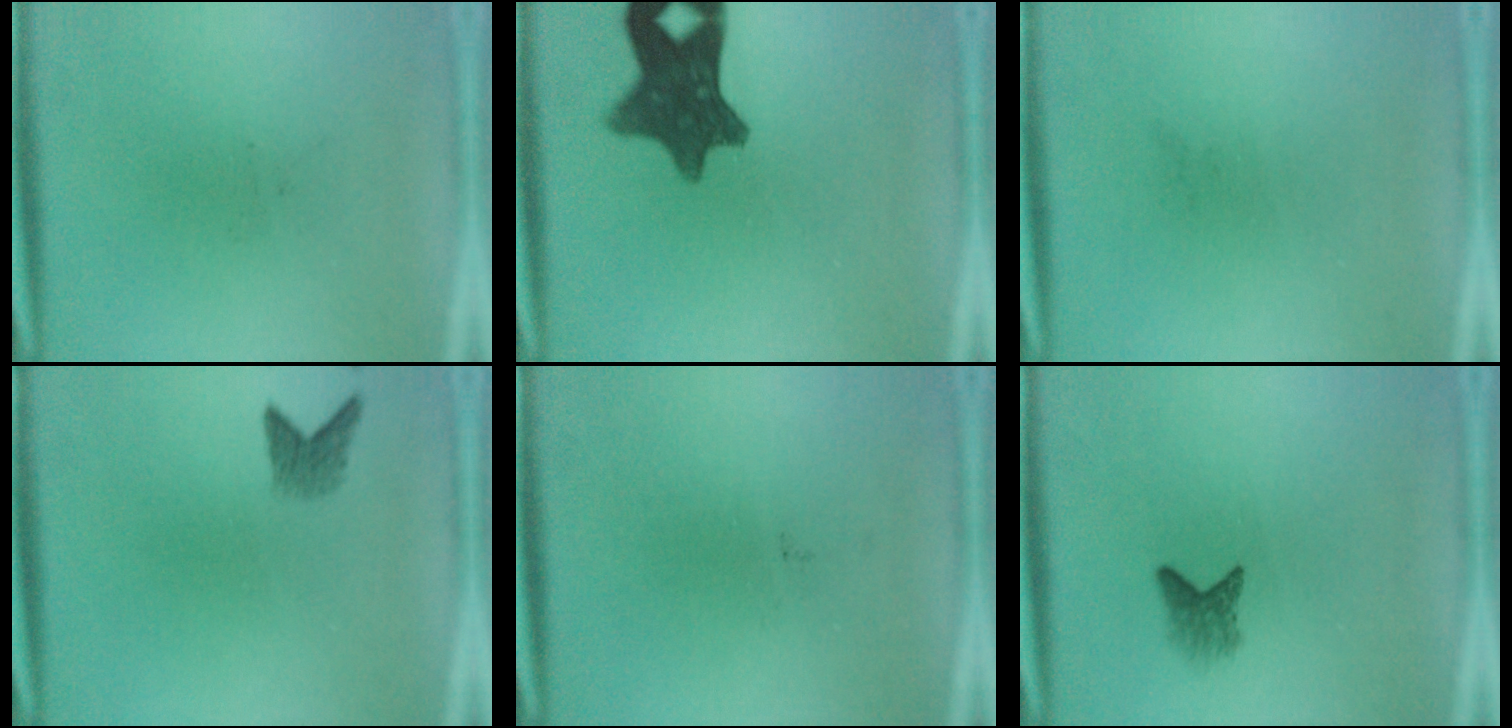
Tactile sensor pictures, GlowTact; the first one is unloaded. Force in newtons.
{"total": 11.0}
{"total": 0.0}
{"total": 2.0}
{"total": 0.0}
{"total": 2.3}